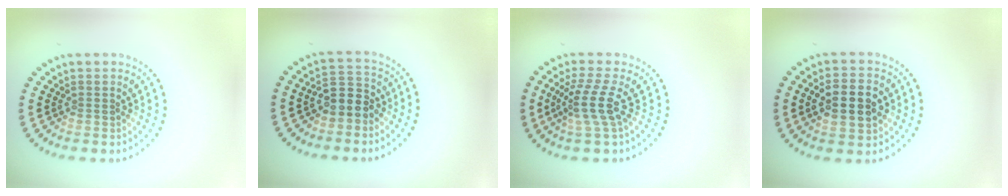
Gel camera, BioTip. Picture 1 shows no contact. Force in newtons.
{"total": 3.0, "press": 2.8, "slide": 1.2}
{"total": 3.5, "press": 2.7, "slide": 2.2}
{"total": 4.8, "press": 4.8, "slide": 0.3}